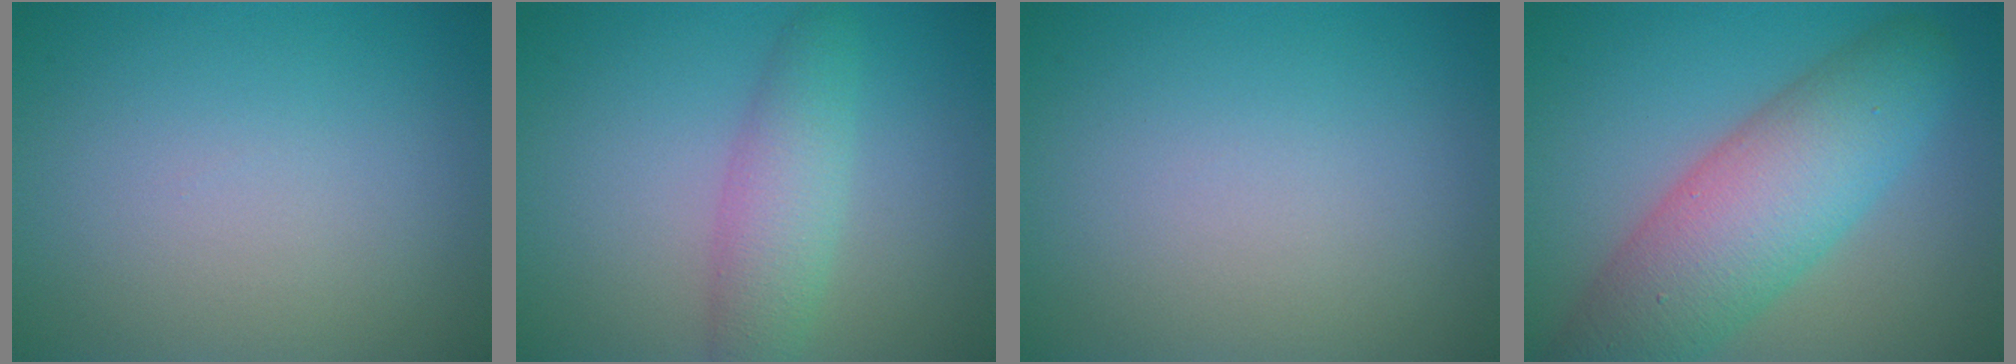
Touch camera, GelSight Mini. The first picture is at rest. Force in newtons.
{"total": 3.6, "press": 3.6, "slide": 0.1}
{"total": 0.0}
{"total": 8.8, "press": 8.8, "slide": 0.3}